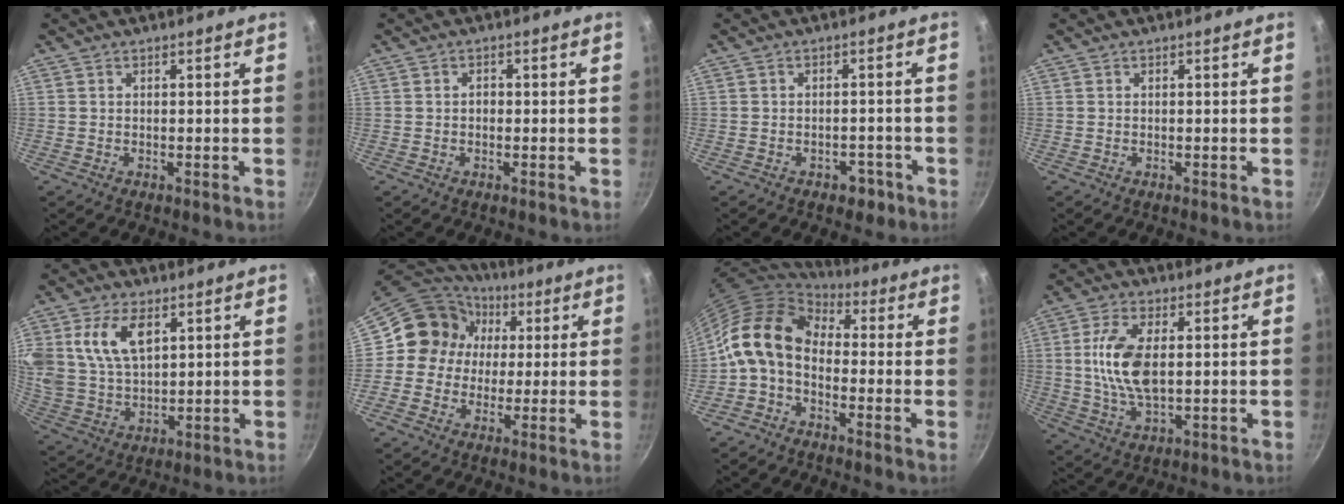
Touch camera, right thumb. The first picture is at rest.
{"total": 1.1, "force": [-0.2, 0.9, 0.7], "torque": [-0.004, 0.004, -0.006]}
{"total": 3.1, "force": [-2.0, 2.0, 1.3], "torque": [-0.003, 0.017, -0.022]}
{"total": 0.0}
{"total": 13.4, "force": [4.9, 7.8, 9.7], "torque": [-0.188, -0.007, 0.106]}
{"total": 14.2, "force": [1.7, 13.0, 5.4], "torque": [-0.073, 0.034, 0.026]}
{"total": 11.9, "force": [-1.8, 8.2, 8.5], "torque": [-0.155, 0.053, -0.053]}
{"total": 11.1, "force": [1.0, 5.5, 9.6], "torque": [-0.199, -0.003, 0.023]}